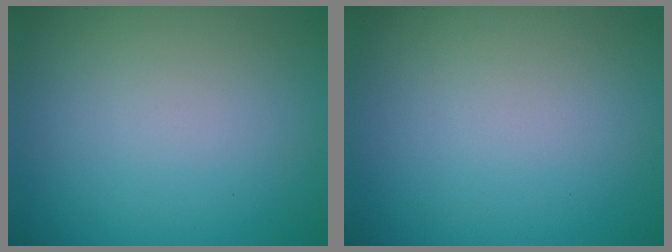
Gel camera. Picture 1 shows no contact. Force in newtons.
{"total": 0.0}